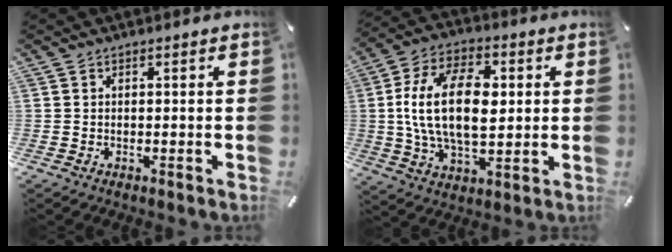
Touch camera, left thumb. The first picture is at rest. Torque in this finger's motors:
{"motor_torque": [2.46, 2.54, 0.57, -0.02, 0.28]}